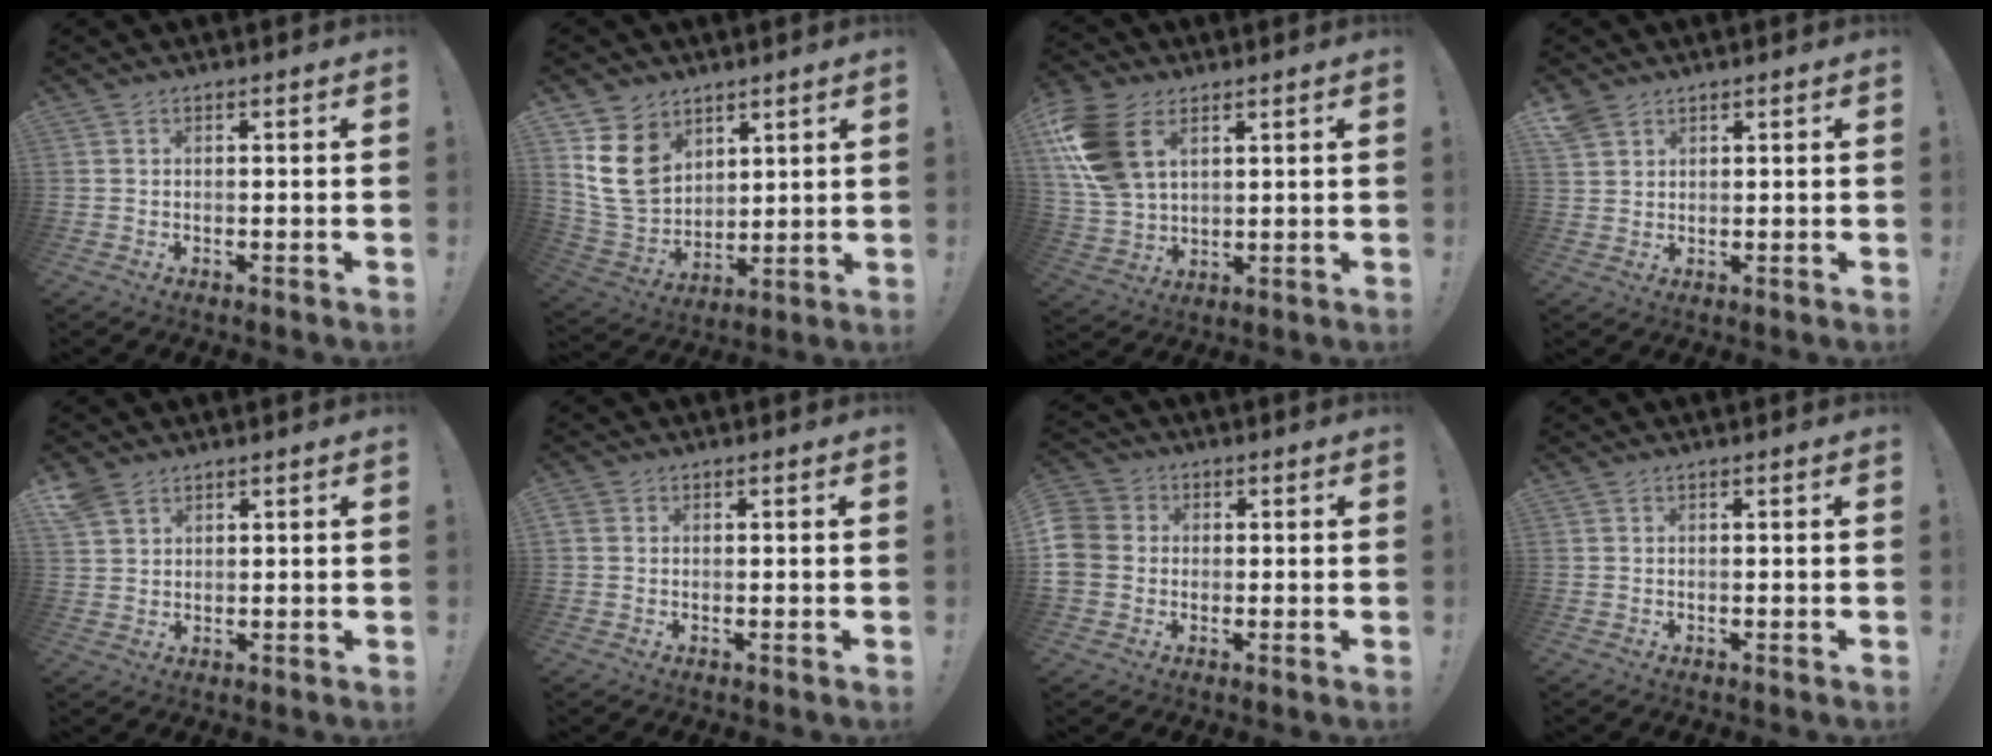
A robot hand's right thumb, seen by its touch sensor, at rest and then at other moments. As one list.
[{"total": 14.0, "force": [6.9, 10.7, 5.9], "torque": [-0.106, -0.040, 0.139]}, {"total": 16.1, "force": [6.5, 10.3, 10.6], "torque": [-0.225, -0.018, 0.126]}, {"total": 3.7, "force": [2.9, 2.0, 1.3], "torque": [-0.032, -0.010, 0.058]}, {"total": 4.3, "force": [3.1, 2.4, 1.7], "torque": [-0.041, -0.010, 0.063]}, {"total": 1.6, "force": [0.5, 1.4, 0.7], "torque": [-0.019, 0.006, 0.010]}, {"total": 7.7, "force": [-0.4, 6.9, 3.4], "torque": [-0.078, 0.011, -0.006]}, {"total": 0.0}]